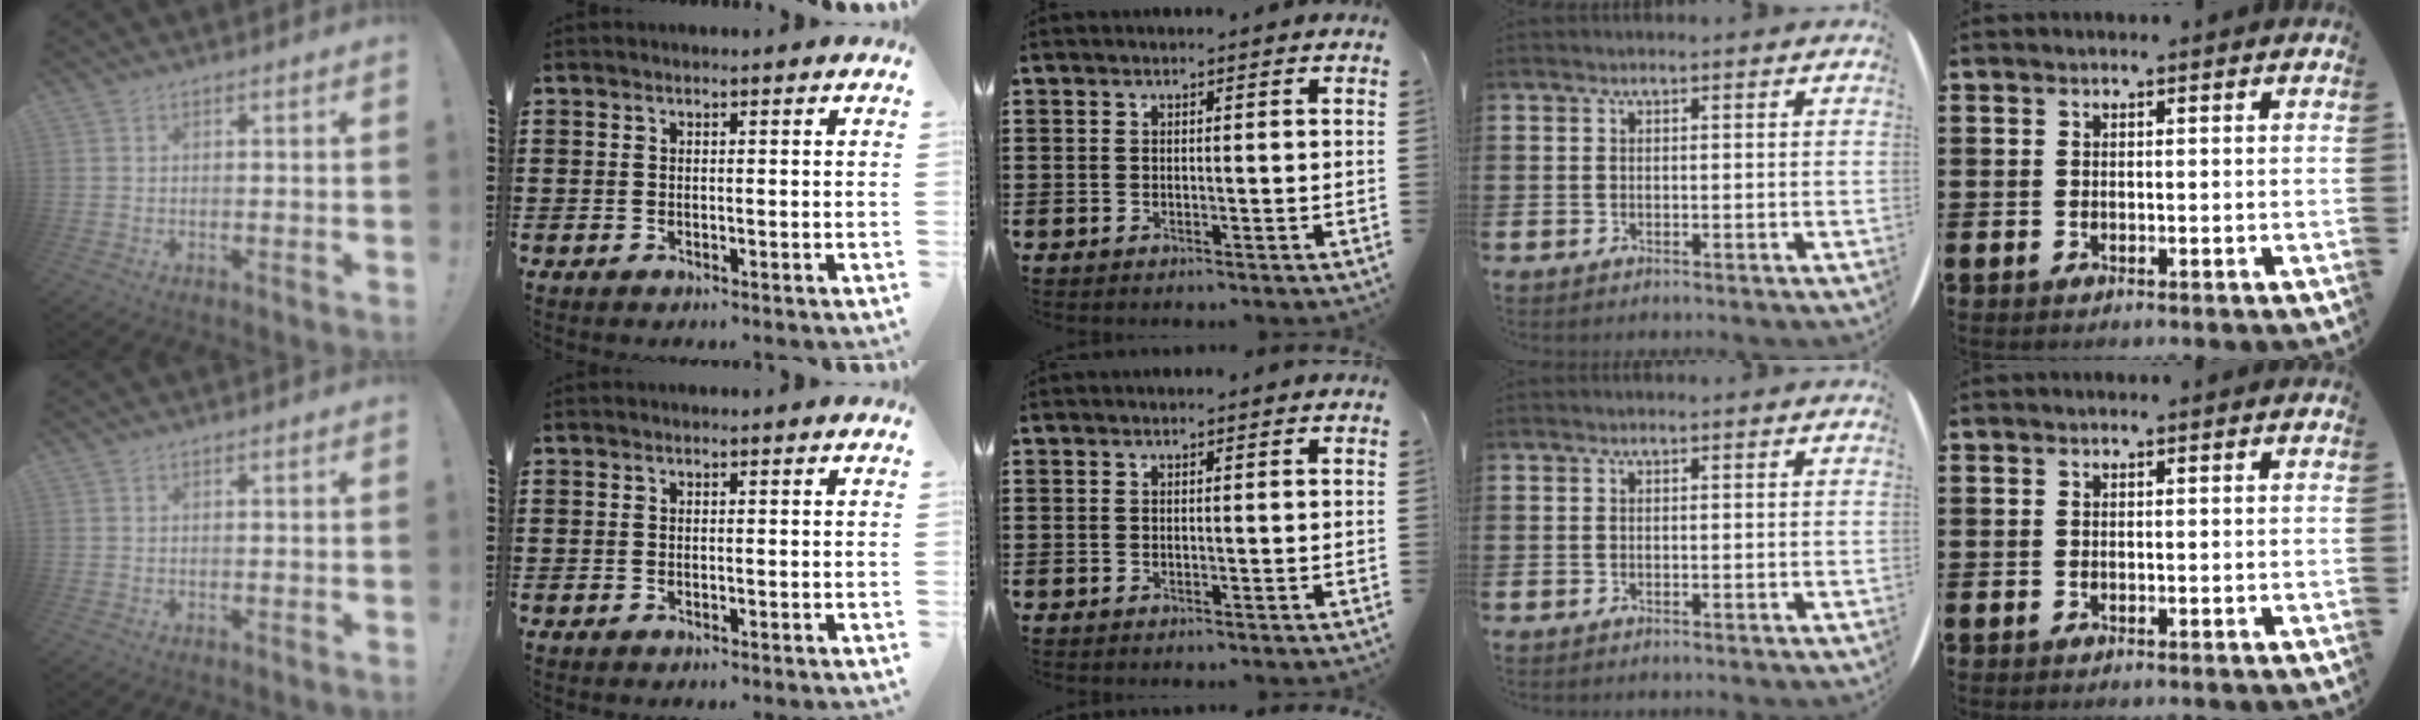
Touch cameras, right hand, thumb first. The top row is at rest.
{}